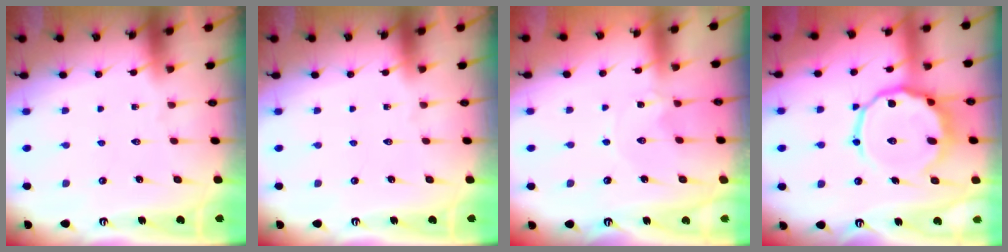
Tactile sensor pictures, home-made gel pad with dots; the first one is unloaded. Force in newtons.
{"total": 0.0}
{"total": 1.1, "press": 1.1, "slide": 0.1}
{"total": 13.0, "press": 13.0, "slide": 1.1}